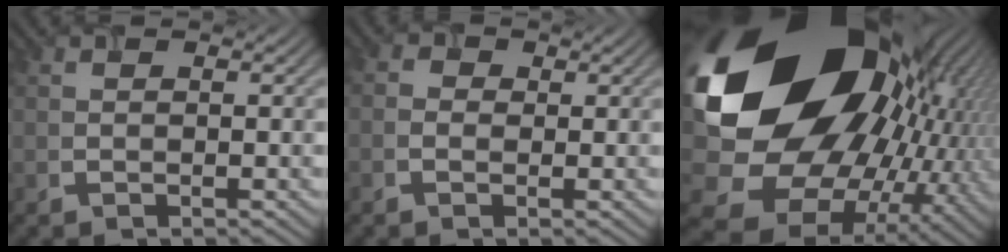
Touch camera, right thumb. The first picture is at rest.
{"total": 1.2, "force": [-0.2, 1.1, 0.3], "torque": [-0.004, -0.005, -0.011]}
{"total": 22.9, "force": [2.0, 17.3, 14.9], "torque": [-0.301, -0.070, 0.046]}